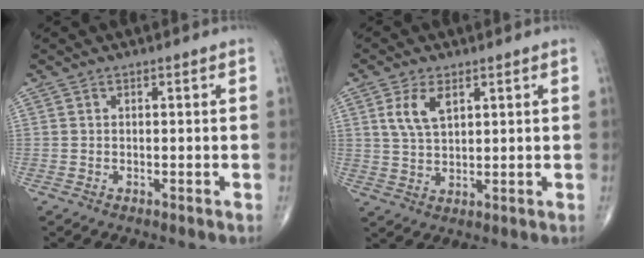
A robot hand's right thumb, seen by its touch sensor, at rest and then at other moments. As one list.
[{"total": 6.0, "force": [2.5, 3.2, 4.4], "torque": [-0.082, -0.007, 0.054]}]